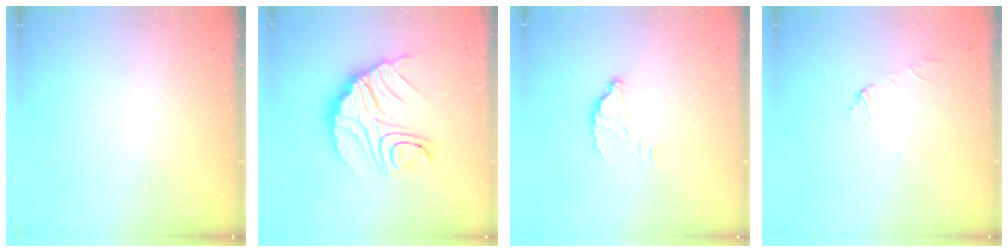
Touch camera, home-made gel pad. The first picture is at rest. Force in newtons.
{"total": 16.2, "press": 16.1, "slide": 1.3}
{"total": 2.5, "press": 2.5, "slide": 0.2}
{"total": 2.7, "press": 2.7, "slide": 0.2}